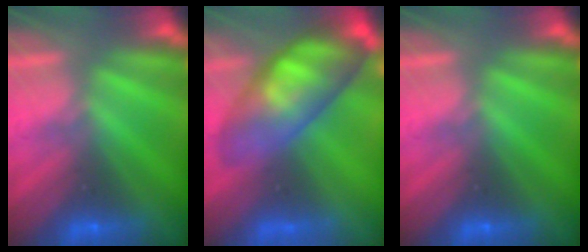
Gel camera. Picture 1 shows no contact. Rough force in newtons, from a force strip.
{"total": 7.7}
{"total": 0.0}